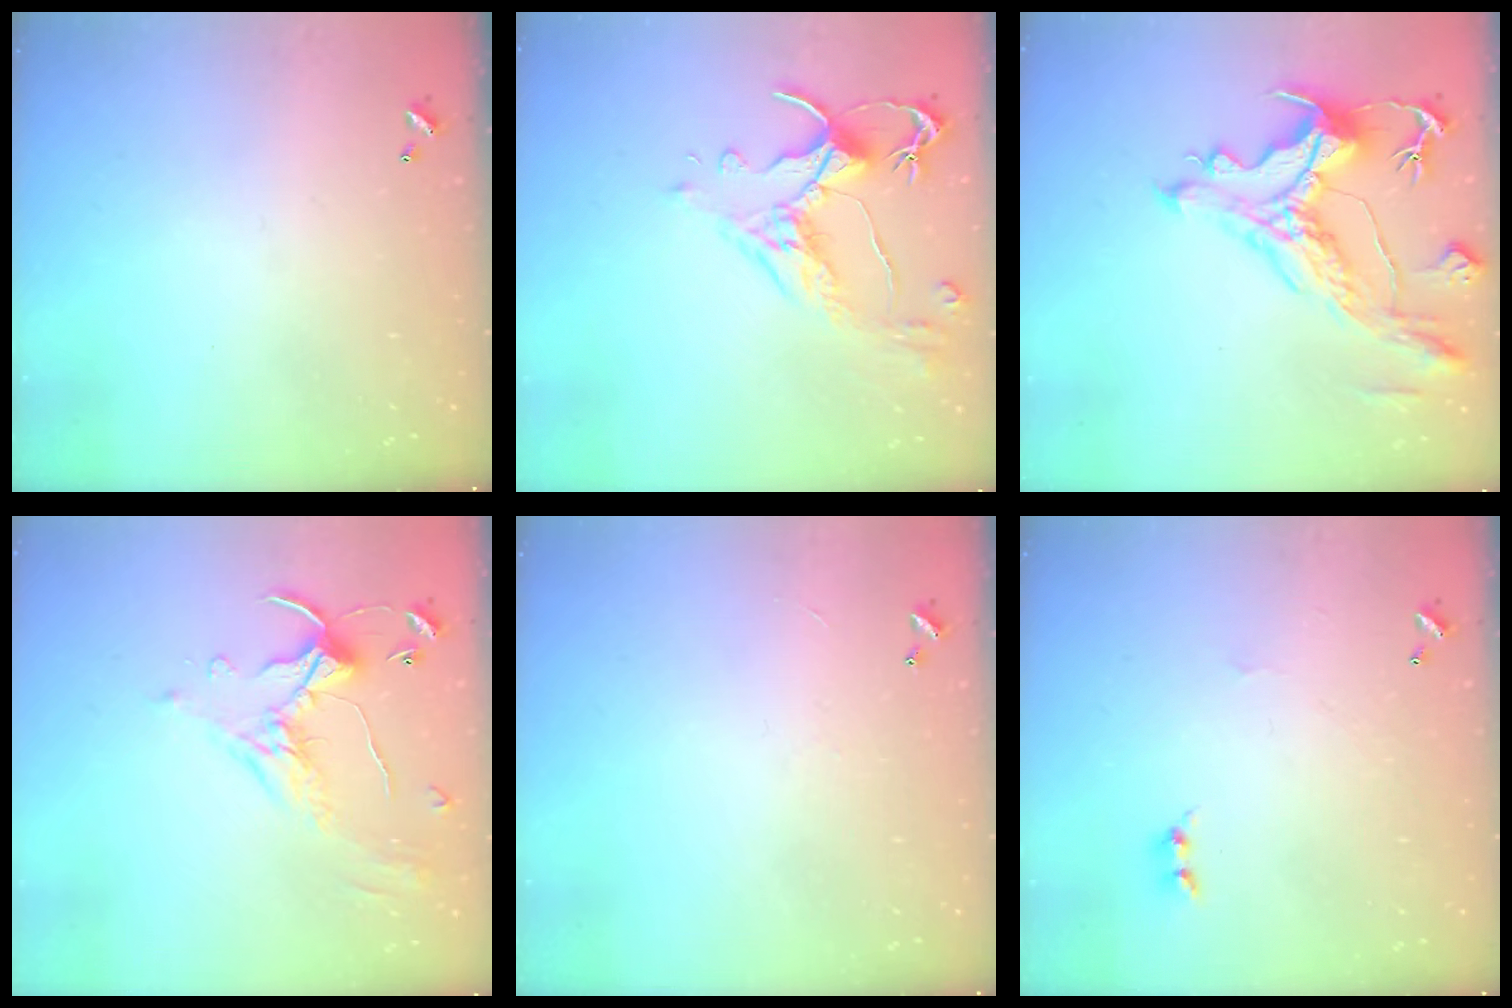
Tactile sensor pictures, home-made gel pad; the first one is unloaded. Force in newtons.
{"total": 2.6, "press": 2.2, "slide": 1.3}
{"total": 5.0, "press": 4.7, "slide": 1.8}
{"total": 1.1, "press": 0.4, "slide": 1.0}
{"total": 1.2, "press": 1.1, "slide": 0.4}
{"total": 1.7, "press": 1.6, "slide": 0.5}